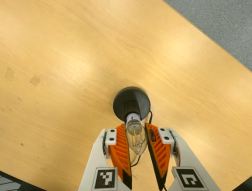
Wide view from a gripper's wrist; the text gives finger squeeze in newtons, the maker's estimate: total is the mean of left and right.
{"total": 10.5, "left": 9.6, "right": 11.4}